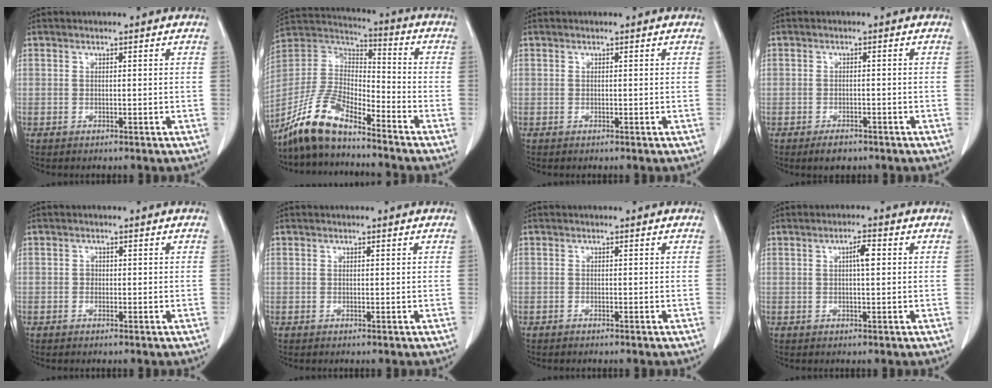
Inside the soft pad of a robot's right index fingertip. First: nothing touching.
{"total": 12.2, "force": [-9.6, 3.5, 6.7], "torque": [-0.142, 0.012, -0.187]}
{"total": 0.0}
{"total": 2.7, "force": [-1.9, 1.5, 1.2], "torque": [-0.018, 0.001, -0.023]}
{"total": 0.8, "force": [-0.1, 0.7, 0.3], "torque": [-0.002, 0.003, -0.003]}
{"total": 0.0}
{"total": 0.0}
{"total": 2.6, "force": [0.5, 0.5, 2.5], "torque": [-0.043, 0.004, 0.008]}